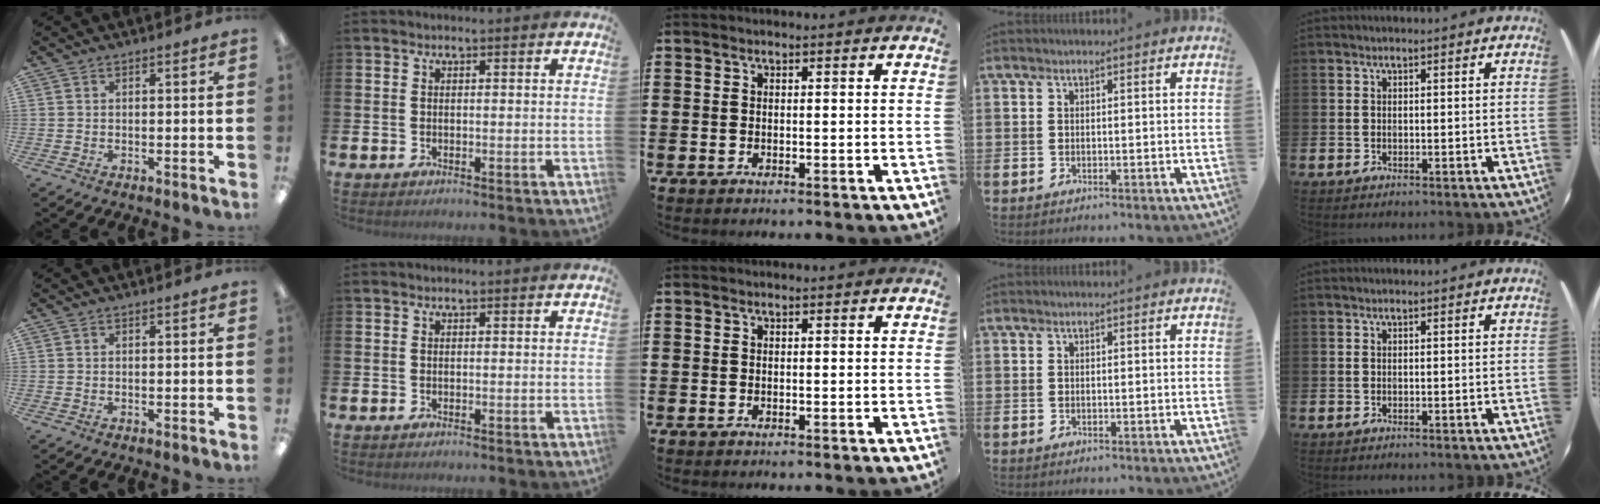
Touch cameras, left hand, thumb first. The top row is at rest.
{}